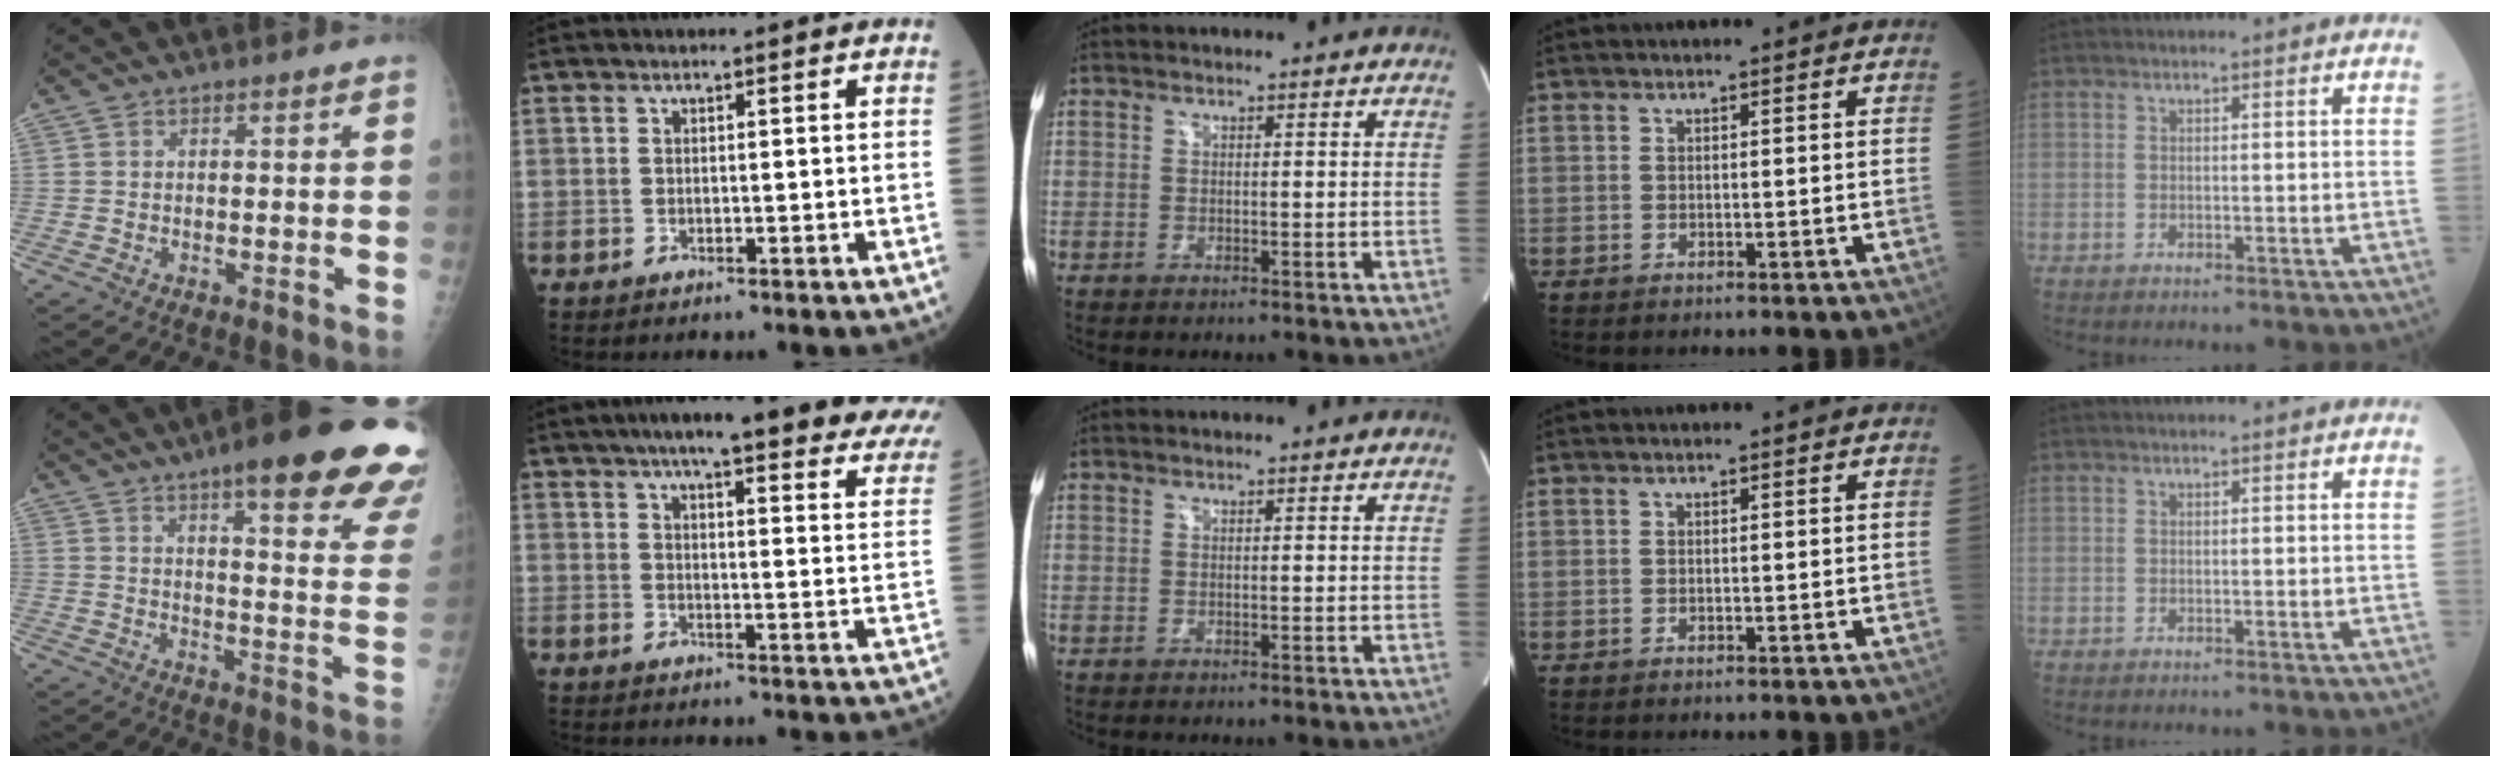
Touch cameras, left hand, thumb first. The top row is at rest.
{"thumb": {"total": 25.4, "force": [16.9, 4.8, 18.3], "torque": [-0.197, -0.060, 0.204]}, "index": {"total": 26.6, "force": [23.3, 2.9, 12.6], "torque": [-0.160, -0.040, 0.264]}}